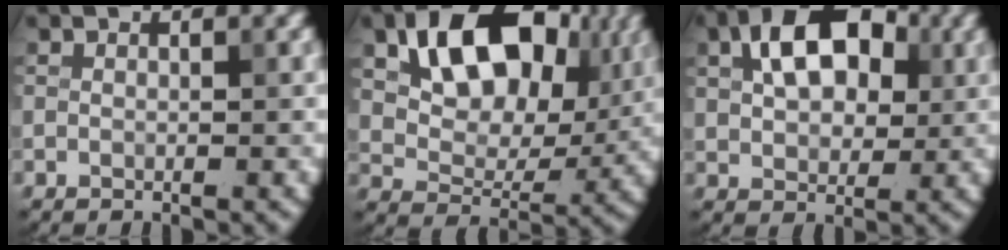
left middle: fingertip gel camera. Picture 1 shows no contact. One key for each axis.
{"total": 11.9, "fx": 4.6, "fy": 7.6, "fz": 8.0, "tx": -0.120, "ty": 0.005, "tz": 0.075}
{"total": 8.0, "fx": 2.6, "fy": 5.1, "fz": 5.7, "tx": -0.101, "ty": 0.019, "tz": 0.031}